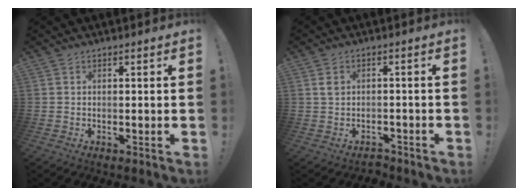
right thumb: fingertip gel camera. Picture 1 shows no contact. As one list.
[{"total": 2.5, "force": [-0.7, 2.1, 1.1], "torque": [-0.012, 0.001, -0.014]}]